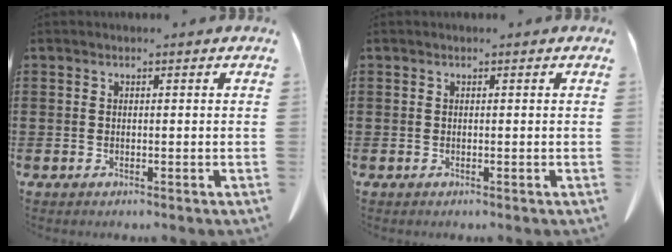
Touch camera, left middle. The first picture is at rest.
{"total": 0.0}